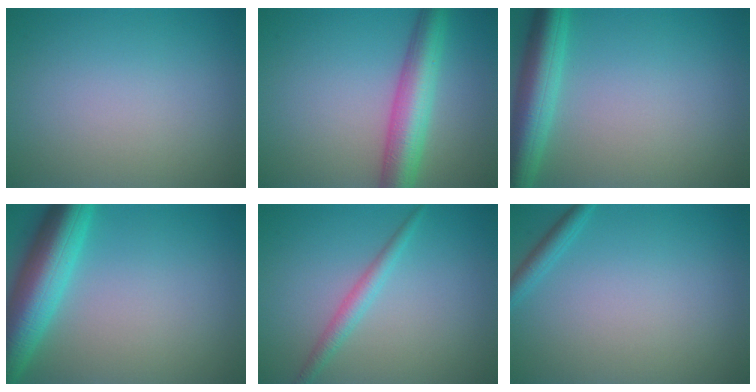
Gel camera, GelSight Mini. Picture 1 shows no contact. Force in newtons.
{"total": 6.0, "press": 6.0, "slide": 0.1}
{"total": 5.6, "press": 5.6, "slide": 0.3}
{"total": 8.1, "press": 8.1, "slide": 0.3}
{"total": 1.9, "press": 1.9, "slide": 0.1}
{"total": 1.5, "press": 1.5, "slide": 0.2}